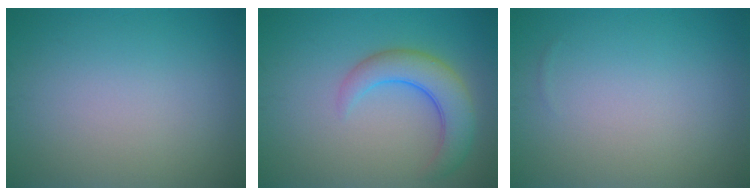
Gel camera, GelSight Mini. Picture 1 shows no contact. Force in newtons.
{"total": 4.7, "press": 4.7, "slide": 0.3}
{"total": 0.0}